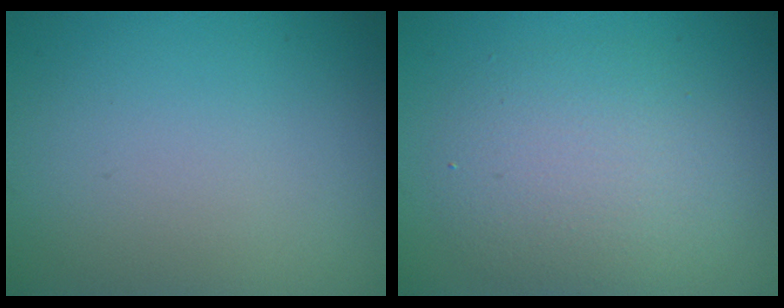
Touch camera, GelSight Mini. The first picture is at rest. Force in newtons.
{"total": 4.2, "press": 4.2, "slide": 0.1}